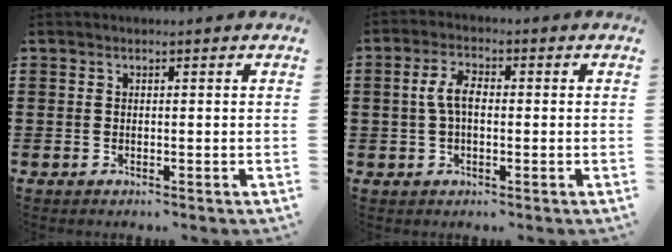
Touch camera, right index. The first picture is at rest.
{"total": 4.6, "force": [0.0, 2.3, 4.0], "torque": [-0.101, -0.002, -0.008]}